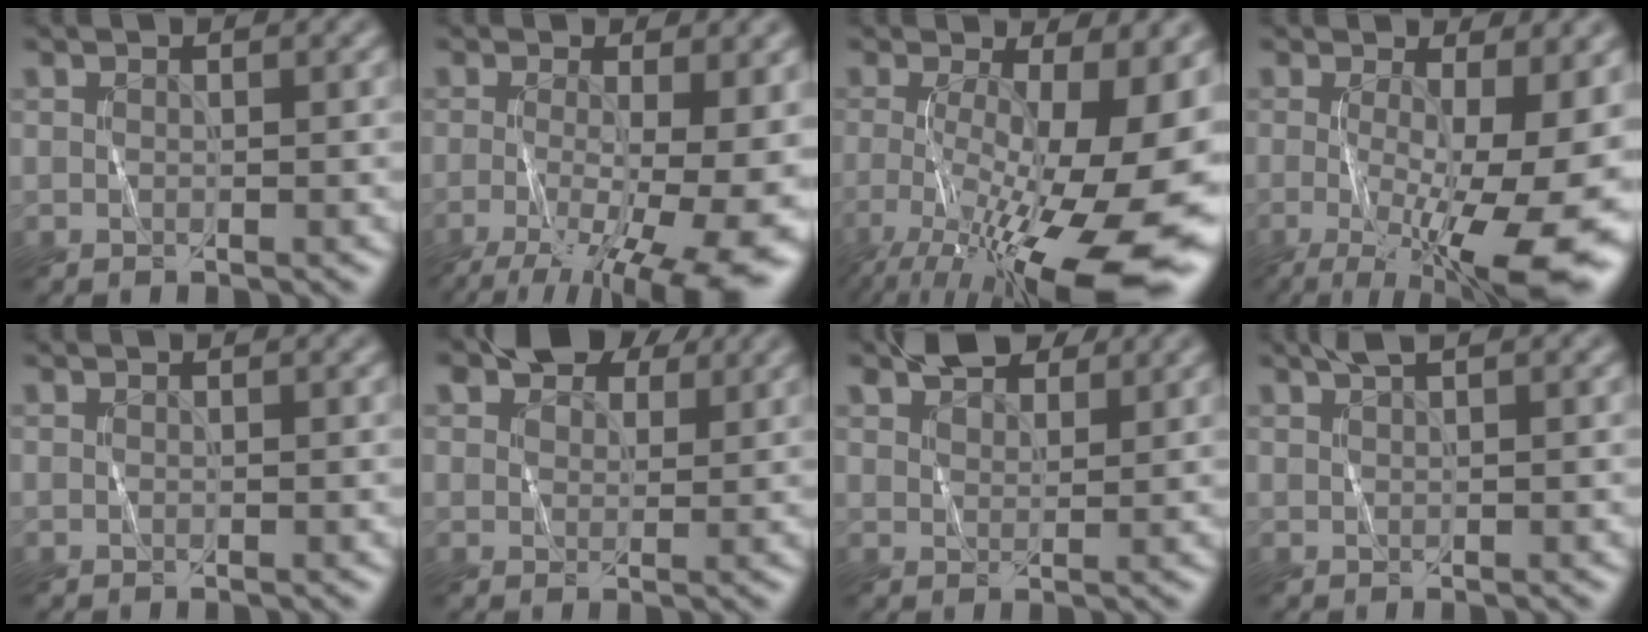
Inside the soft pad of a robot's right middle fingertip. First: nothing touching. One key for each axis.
{"total": 11.7, "fx": -3.7, "fy": 4.5, "fz": 10.1, "tx": -0.166, "ty": -0.034, "tz": -0.047}
{"total": 17.2, "fx": -4.4, "fy": 6.0, "fz": 15.5, "tx": -0.234, "ty": -0.035, "tz": -0.058}
{"total": 14.6, "fx": -3.3, "fy": 4.9, "fz": 13.4, "tx": -0.194, "ty": -0.030, "tz": -0.038}
{"total": 0.0}
{"total": 6.2, "fx": 4.3, "fy": 3.5, "fz": 2.8, "tx": -0.044, "ty": 0.007, "tz": 0.064}
{"total": 4.9, "fx": 4.0, "fy": 2.1, "fz": 2.1, "tx": -0.037, "ty": 0.012, "tz": 0.063}
{"total": 1.5, "fx": 1.0, "fy": 0.3, "fz": 1.0, "tx": -0.018, "ty": 0.002, "tz": 0.019}